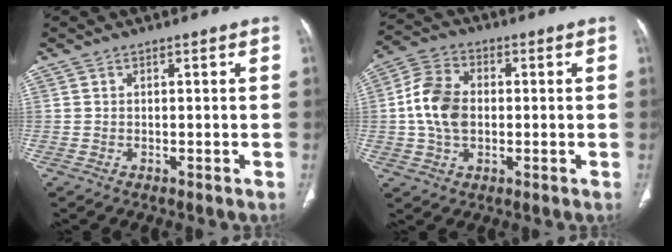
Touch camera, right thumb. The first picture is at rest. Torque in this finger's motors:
{"motor_torque": [0.28, 0.63, 0.91, -0.81, 0.41]}